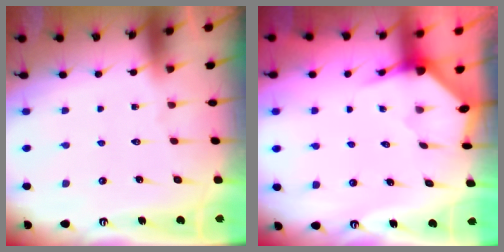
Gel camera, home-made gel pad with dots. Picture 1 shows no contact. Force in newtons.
{"total": 3.2, "press": 3.2, "slide": 0.3}